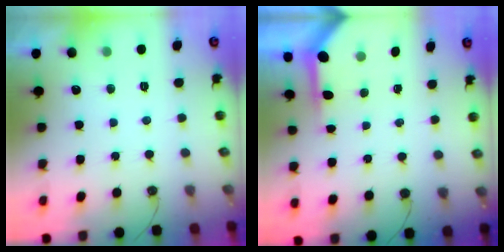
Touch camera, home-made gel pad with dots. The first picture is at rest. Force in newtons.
{"total": 3.9, "press": 3.8, "slide": 0.3}